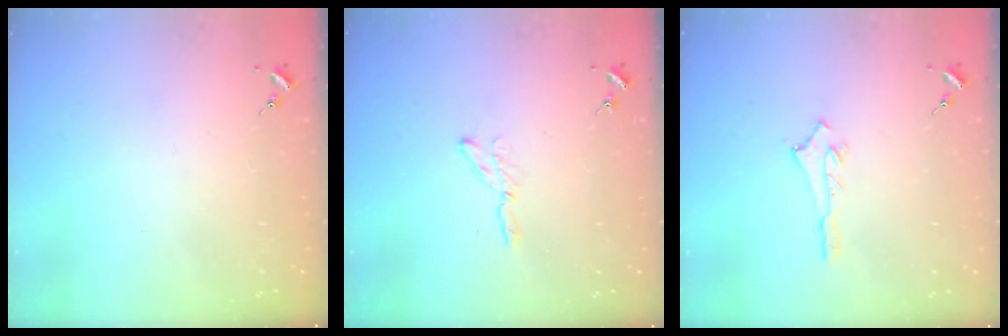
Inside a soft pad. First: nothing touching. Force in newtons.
{"total": 3.8, "press": 3.8, "slide": 0.4}
{"total": 2.6, "press": 2.6, "slide": 0.4}